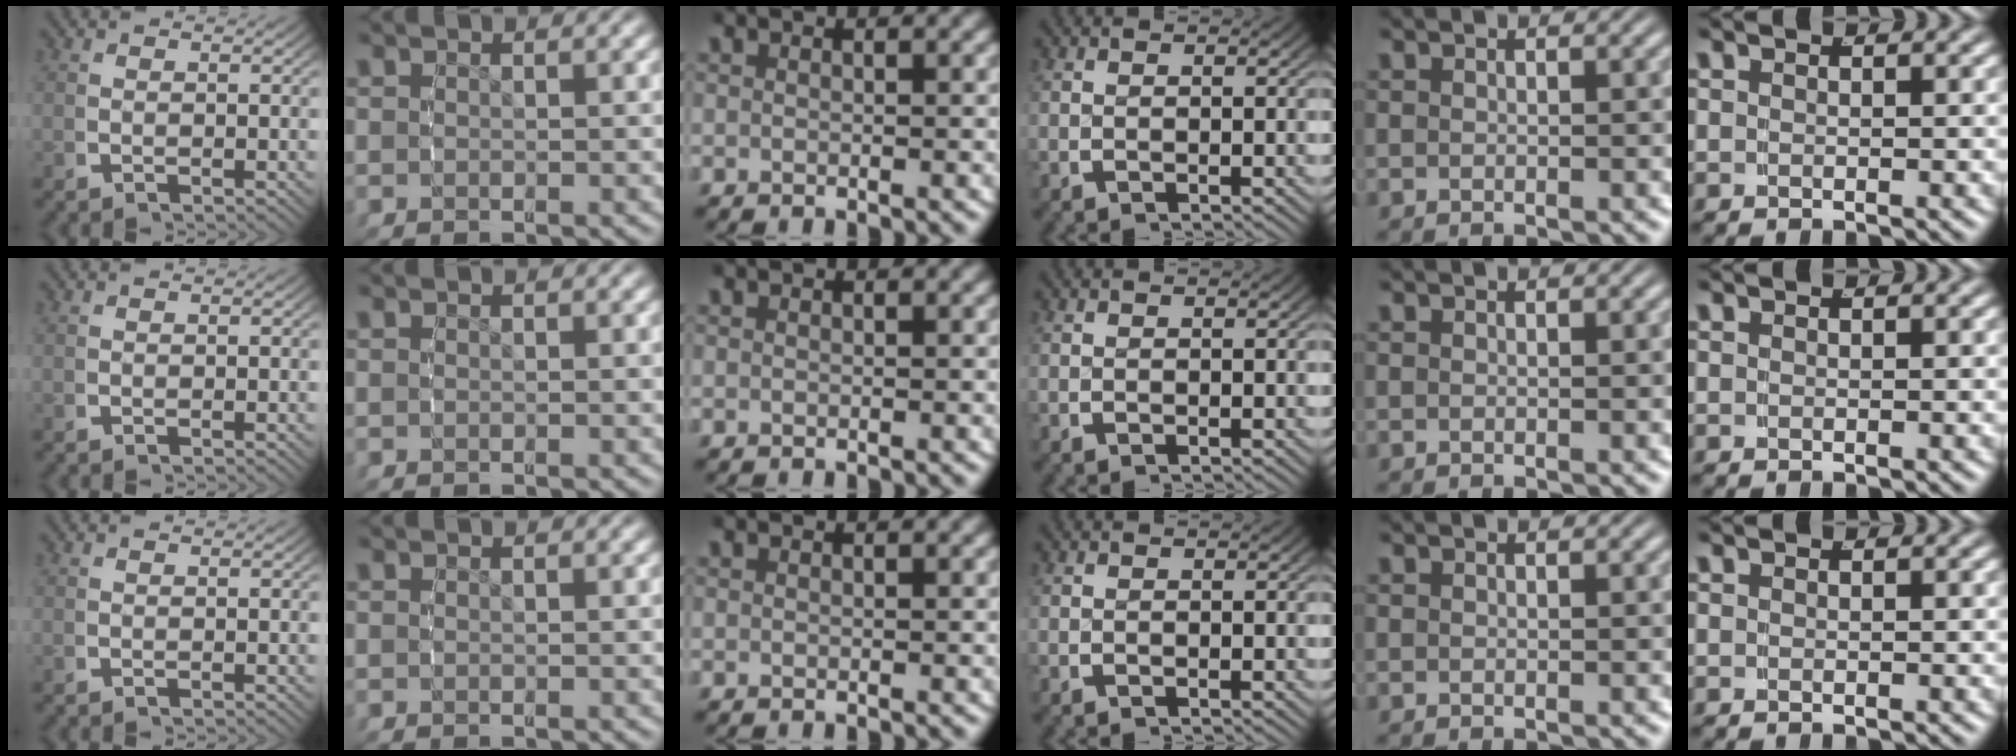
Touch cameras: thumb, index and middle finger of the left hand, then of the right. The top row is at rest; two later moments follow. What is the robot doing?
{"motion": "reach", "object": "shorts"}